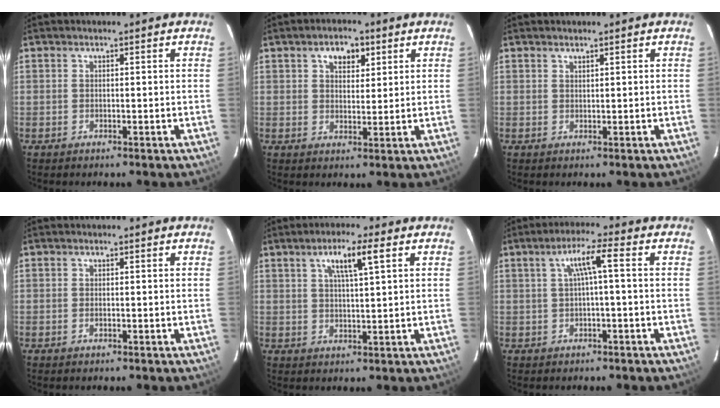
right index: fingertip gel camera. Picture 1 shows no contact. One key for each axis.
{"total": 4.8, "fx": 2.4, "fy": 2.9, "fz": 2.9, "tx": -0.042, "ty": 0.011, "tz": 0.041}
{"total": 0.6, "fx": 0.6, "fy": 0.0, "fz": 0.1, "tx": -0.001, "ty": 0.001, "tz": 0.013}
{"total": 0.6, "fx": -0.2, "fy": 0.2, "fz": 0.5, "tx": -0.011, "ty": 0.000, "tz": -0.004}
{"total": 5.8, "fx": 2.7, "fy": 0.5, "fz": 5.1, "tx": -0.092, "ty": 0.005, "tz": 0.047}
{"total": 4.6, "fx": 0.3, "fy": 0.0, "fz": 4.6, "tx": -0.089, "ty": 0.008, "tz": 0.012}